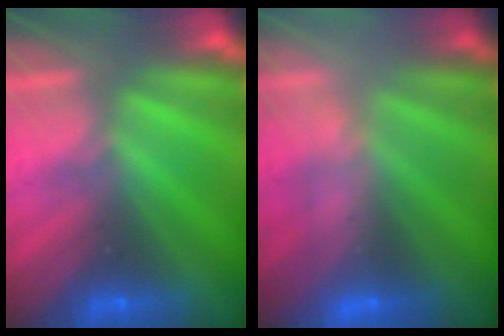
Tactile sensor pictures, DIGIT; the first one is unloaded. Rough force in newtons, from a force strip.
{"total": 2.5}